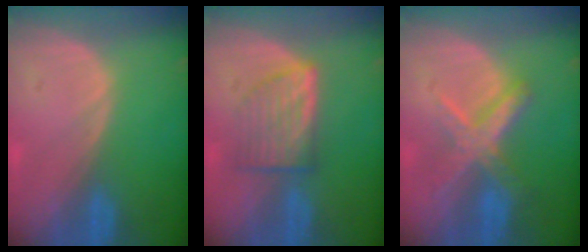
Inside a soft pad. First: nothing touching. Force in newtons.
{"total": 6.3, "press": 6.0, "slide": 1.7}
{"total": 7.1, "press": 6.2, "slide": 3.6}